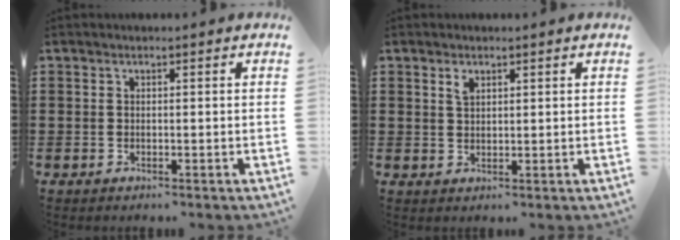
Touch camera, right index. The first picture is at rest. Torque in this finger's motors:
{"motor_torque": [0.22, -0.15, 0.07, 0.04]}